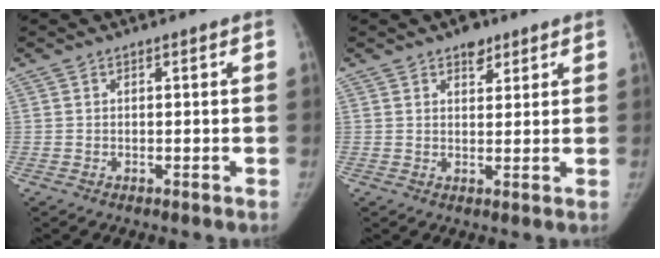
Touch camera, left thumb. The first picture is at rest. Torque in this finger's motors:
{"motor_torque": [1.32, 0.75, 0.58, -0.41, 0.06]}